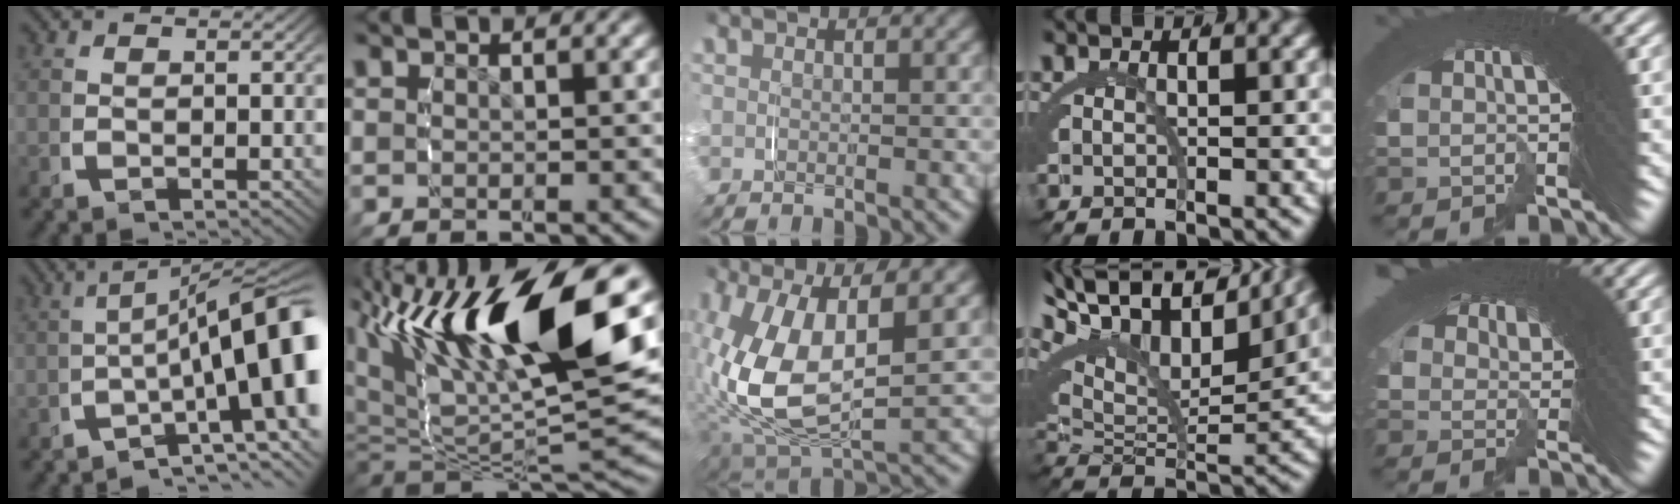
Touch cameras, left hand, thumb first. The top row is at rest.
{"thumb": {"total": 14.6, "force": [-2.1, 7.3, 12.4], "torque": [-0.164, -0.041, -0.020]}, "index": {"total": 15.0, "force": [2.1, 8.1, 12.5], "torque": [-0.238, -0.011, 0.041]}, "middle": {"total": 10.2, "force": [-0.2, 5.9, 8.3], "torque": [-0.196, -0.015, 0.007]}, "ring": {"total": 13.5, "force": [9.1, 4.9, 8.6], "torque": [-0.130, 0.051, 0.127]}, "little": {"total": 2.4, "force": [0.7, 2.3, 0.3], "torque": [0.006, -0.028, 0.022]}}